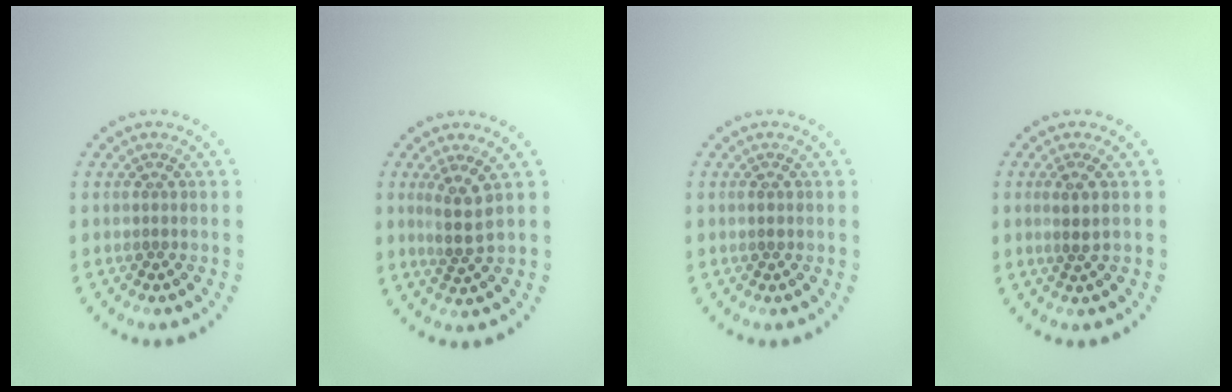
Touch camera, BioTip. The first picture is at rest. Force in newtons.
{"total": 2.6, "press": 2.0, "slide": 1.7}
{"total": 0.8, "press": 0.8, "slide": 0.2}
{"total": 1.5, "press": 1.2, "slide": 0.9}